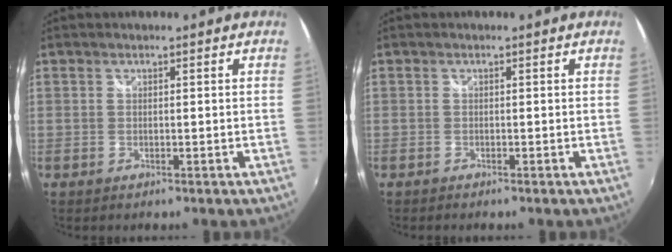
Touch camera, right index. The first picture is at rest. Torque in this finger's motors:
{"motor_torque": [-0.13, -0.12, -0.04, -0.01]}